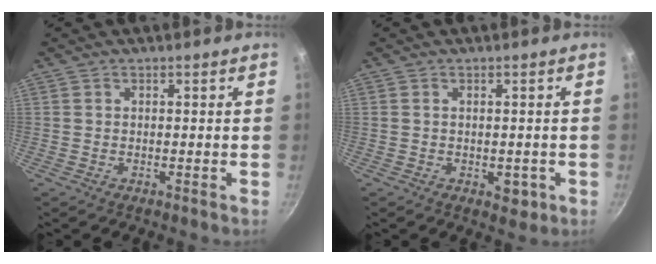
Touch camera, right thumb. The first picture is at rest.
{"total": 3.0, "force": [-0.9, 1.8, 2.2], "torque": [-0.022, -0.001, -0.007]}